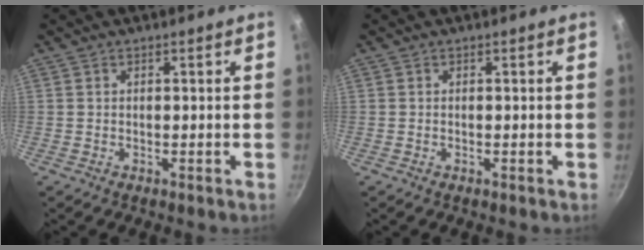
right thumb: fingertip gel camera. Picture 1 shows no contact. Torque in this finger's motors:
{"motor_torque": [-0.03, -0.01, -0.03, -0.02, -0.01]}